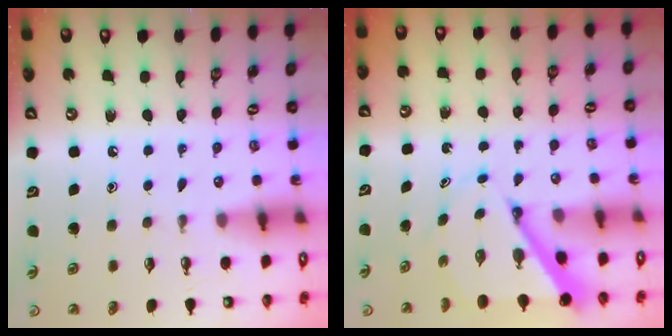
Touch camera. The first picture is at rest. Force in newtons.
{"total": 6.9, "press": 6.9, "slide": 0.5}